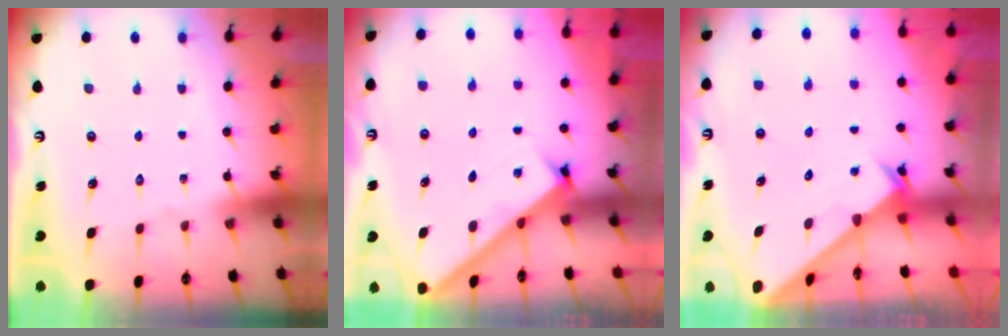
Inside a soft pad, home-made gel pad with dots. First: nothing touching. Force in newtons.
{"total": 2.7, "press": 2.7, "slide": 0.3}
{"total": 2.6, "press": 2.6, "slide": 0.2}